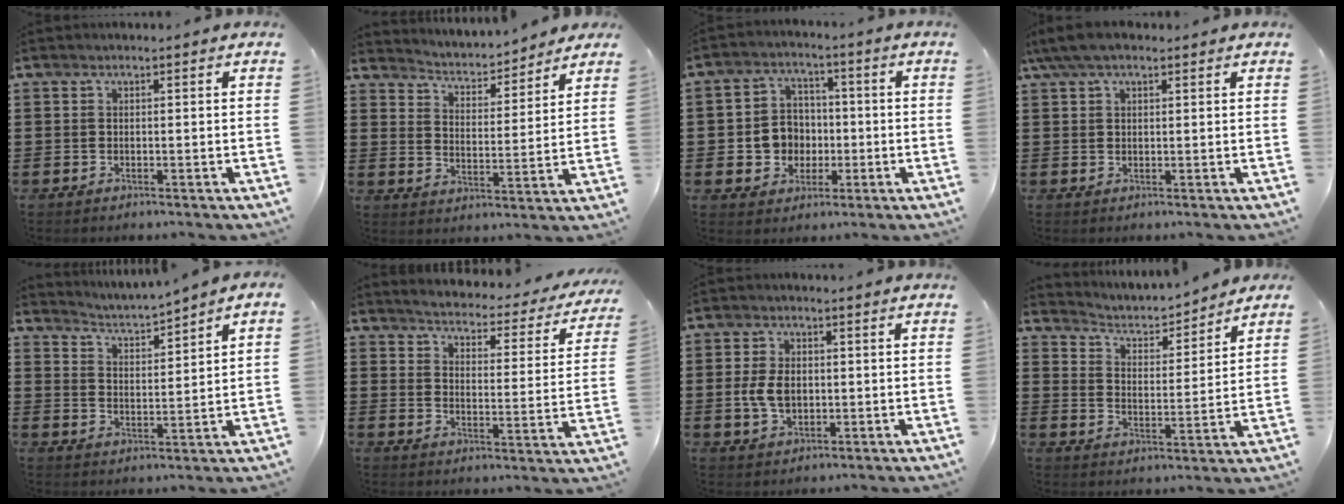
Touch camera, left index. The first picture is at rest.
{"total": 3.2, "force": [3.1, 0.5, 0.1], "torque": [-0.024, -0.027, 0.045]}
{"total": 6.3, "force": [-0.7, 5.8, 2.2], "torque": [-0.067, 0.016, -0.013]}
{"total": 4.3, "force": [2.8, 1.5, 3.0], "torque": [-0.072, 0.004, 0.050]}
{"total": 2.8, "force": [2.7, -0.7, 0.0], "torque": [-0.018, -0.026, 0.042]}
{"total": 2.9, "force": [2.8, -0.1, 0.7], "torque": [-0.033, -0.031, 0.037]}
{"total": 5.1, "force": [-0.1, 3.4, 3.9], "torque": [-0.099, 0.001, -0.009]}
{"total": 3.1, "force": [2.9, 1.0, 0.5], "torque": [-0.031, -0.024, 0.042]}